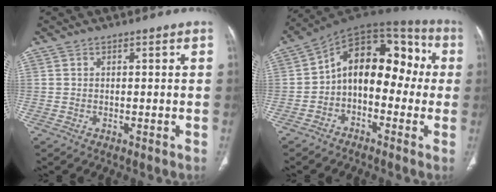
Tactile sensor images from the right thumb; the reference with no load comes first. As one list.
[{"total": 15.5, "force": [-0.7, 9.9, 11.9], "torque": [-0.127, 0.060, -0.029]}]